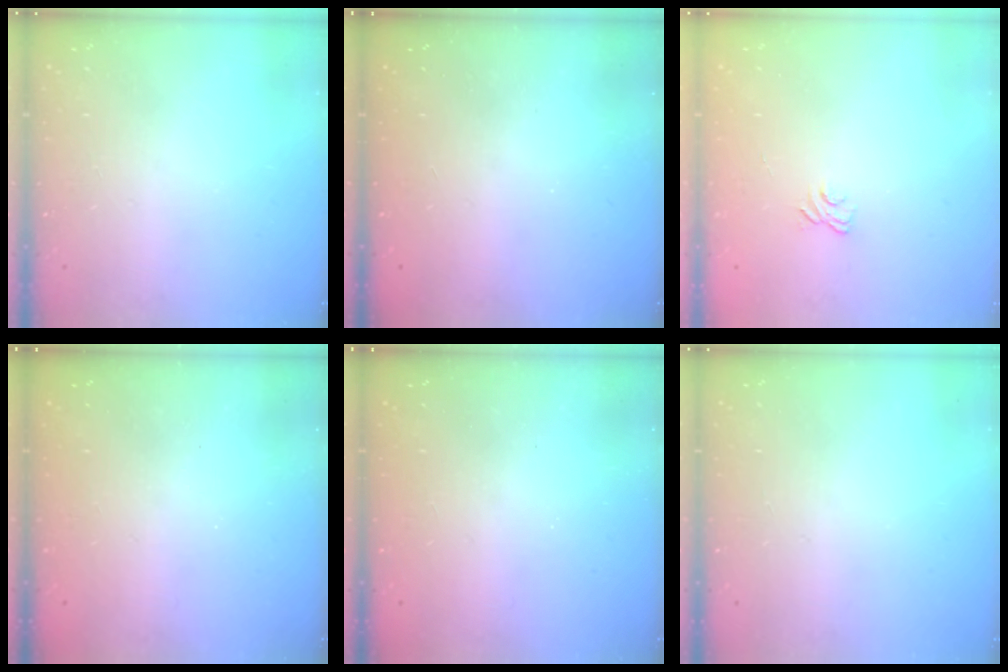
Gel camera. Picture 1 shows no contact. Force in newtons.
{"total": 2.3, "press": 2.2, "slide": 0.7}
{"total": 2.9, "press": 2.6, "slide": 1.3}
{"total": 2.2, "press": 2.1, "slide": 0.8}
{"total": 2.6, "press": 2.4, "slide": 0.8}
{"total": 0.0}